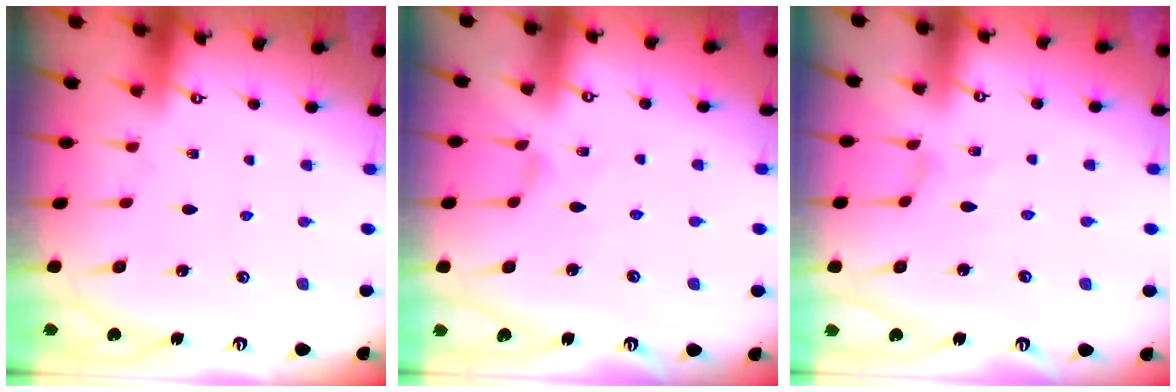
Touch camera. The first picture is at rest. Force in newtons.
{"total": 0.0}
{"total": 0.0}